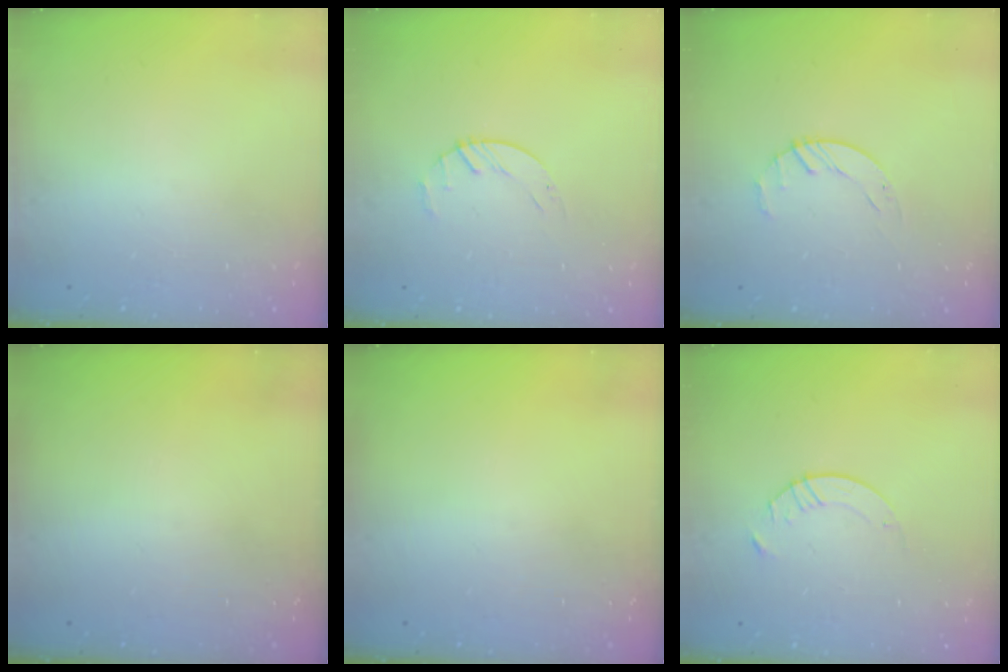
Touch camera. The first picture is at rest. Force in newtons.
{"total": 2.2, "press": 2.2, "slide": 0.4}
{"total": 2.1, "press": 2.1, "slide": 0.3}
{"total": 0.0}
{"total": 0.0}
{"total": 4.1, "press": 4.1, "slide": 0.4}